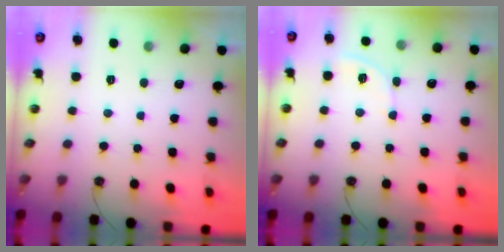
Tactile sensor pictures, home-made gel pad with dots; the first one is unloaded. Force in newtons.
{"total": 4.5, "press": 4.5, "slide": 0.6}